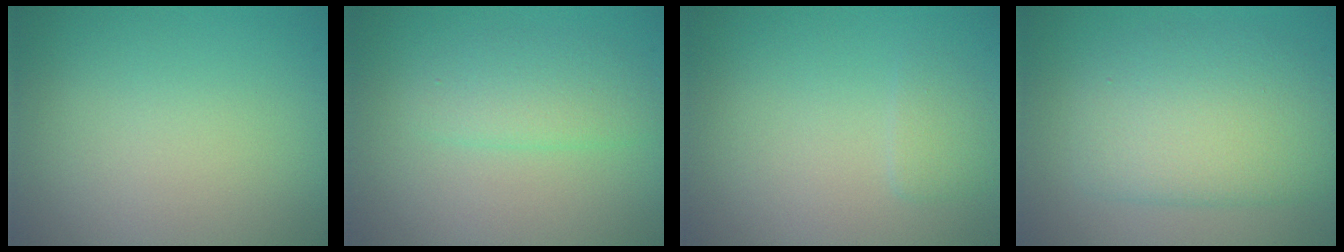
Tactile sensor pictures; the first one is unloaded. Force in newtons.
{"total": 2.4, "press": 2.4, "slide": 0.1}
{"total": 1.2, "press": 1.1, "slide": 0.3}
{"total": 5.6, "press": 5.6, "slide": 0.2}